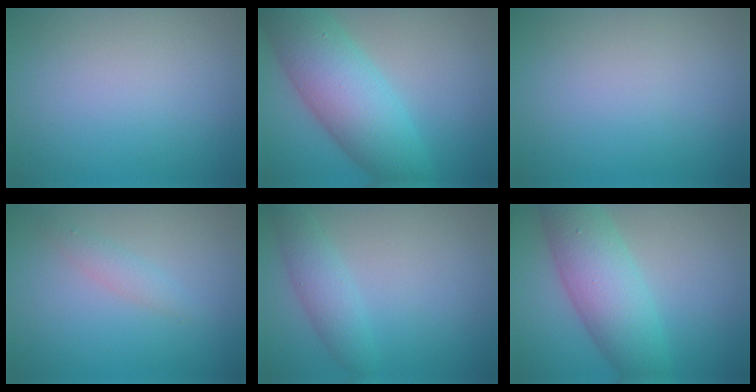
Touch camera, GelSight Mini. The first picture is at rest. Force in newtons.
{"total": 9.2, "press": 9.2, "slide": 0.2}
{"total": 0.0}
{"total": 1.3, "press": 1.3, "slide": 0.0}
{"total": 2.9, "press": 2.9, "slide": 0.2}
{"total": 7.4, "press": 7.4, "slide": 0.2}